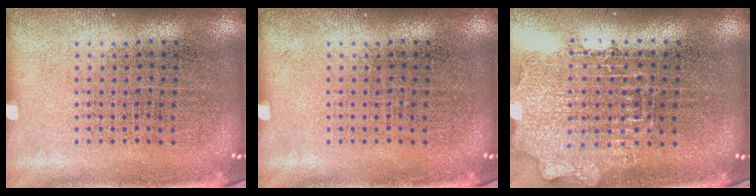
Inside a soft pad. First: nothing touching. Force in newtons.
{"total": 0.0}
{"total": 1.6, "press": 1.3, "slide": 0.8}